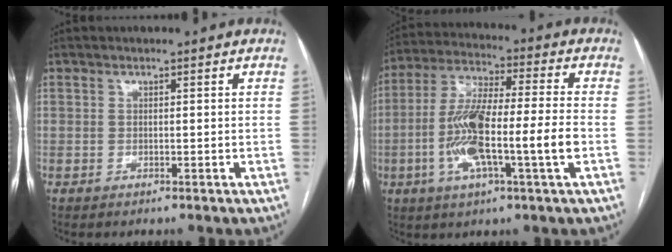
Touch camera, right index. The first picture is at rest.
{"total": 14.3, "force": [-3.3, 1.1, 13.9], "torque": [-0.273, 0.003, -0.063]}